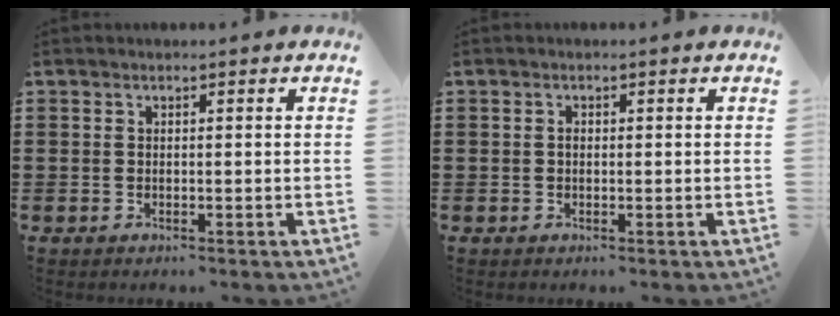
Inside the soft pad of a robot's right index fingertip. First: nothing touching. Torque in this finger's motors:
{"motor_torque": [0.12, -0.04, 0.07, 0.03]}